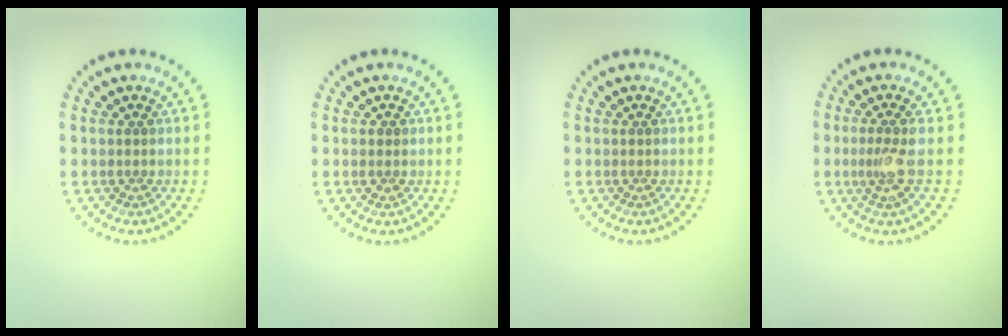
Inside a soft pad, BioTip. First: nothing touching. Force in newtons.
{"total": 0.8, "press": 0.8, "slide": 0.1}
{"total": 0.0}
{"total": 2.1, "press": 1.7, "slide": 1.3}